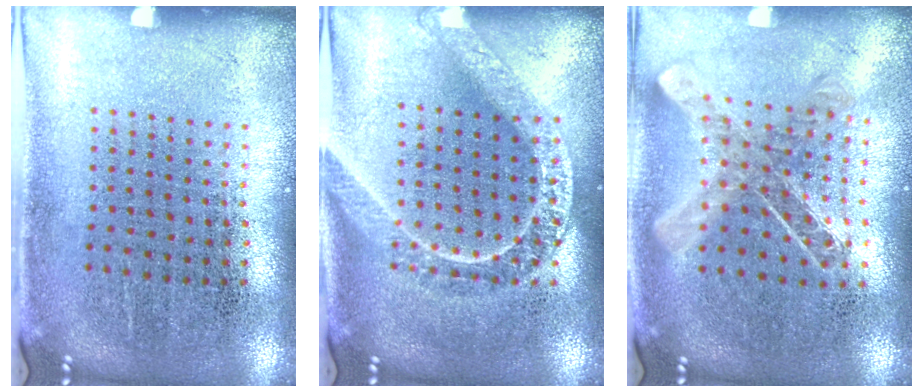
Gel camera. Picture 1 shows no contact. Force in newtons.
{"total": 1.6, "press": 1.6, "slide": 0.1}
{"total": 0.8, "press": 0.8, "slide": 0.0}